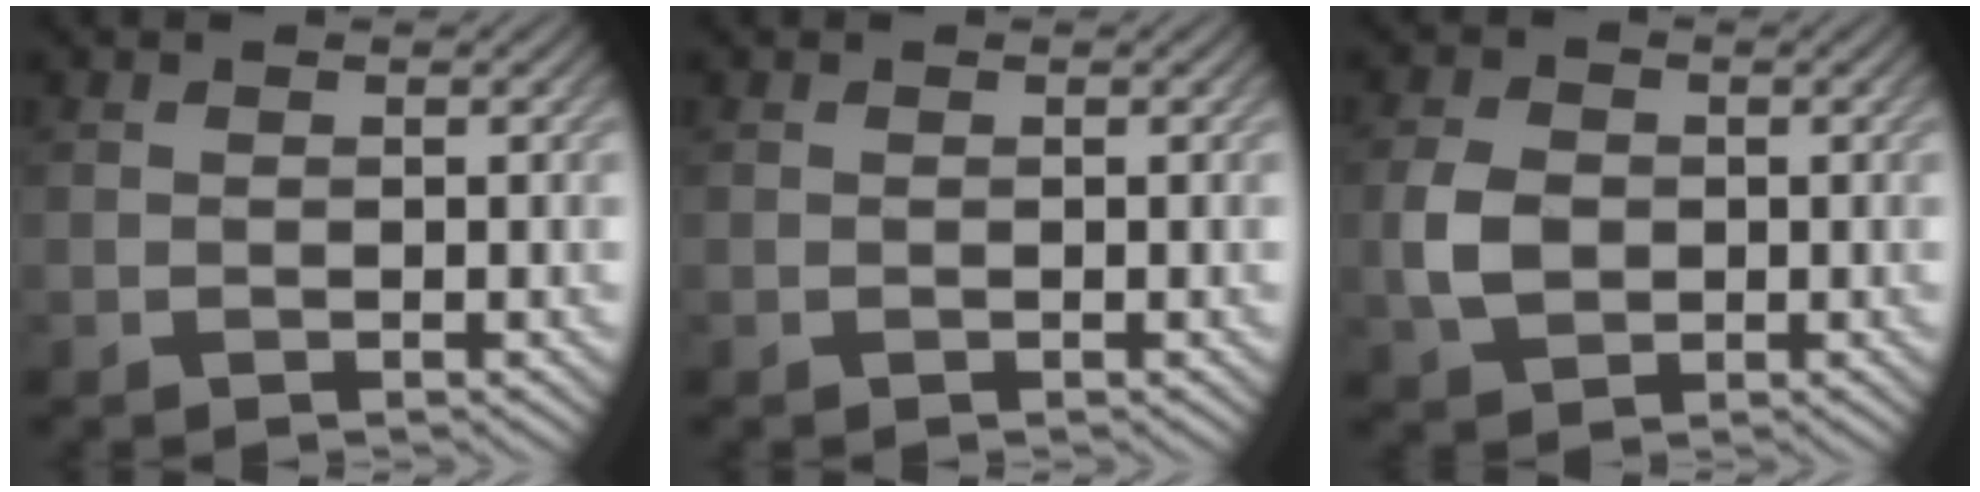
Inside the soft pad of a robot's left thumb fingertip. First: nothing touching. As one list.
[{"total": 0.0}, {"total": 4.4, "force": [-0.4, 3.3, 2.8], "torque": [-0.072, -0.003, -0.010]}]